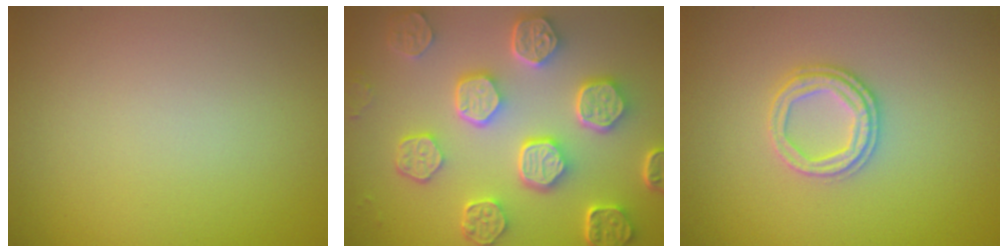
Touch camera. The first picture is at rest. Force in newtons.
{"total": 8.0, "press": 6.1, "slide": 5.2}
{"total": 2.5, "press": 2.4, "slide": 0.6}